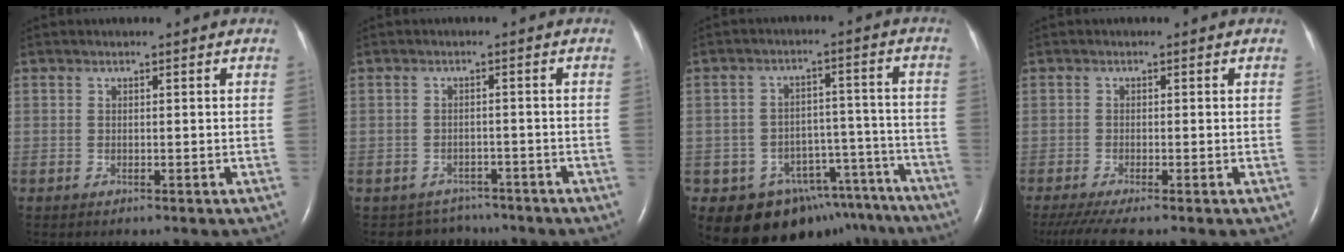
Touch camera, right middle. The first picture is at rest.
{"total": 4.4, "force": [-3.8, 2.1, -0.8], "torque": [0.007, 0.014, -0.054]}
{"total": 14.4, "force": [-11.3, 8.4, 3.0], "torque": [-0.020, 0.056, -0.137]}
{"total": 5.0, "force": [-3.9, 0.1, 3.1], "torque": [-0.057, -0.015, -0.069]}